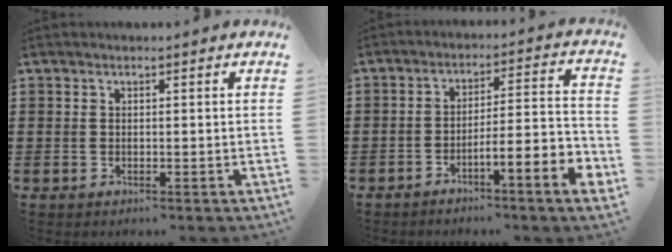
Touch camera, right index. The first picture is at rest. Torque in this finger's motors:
{"motor_torque": [0.40, -0.37, 0.39, 0.11]}